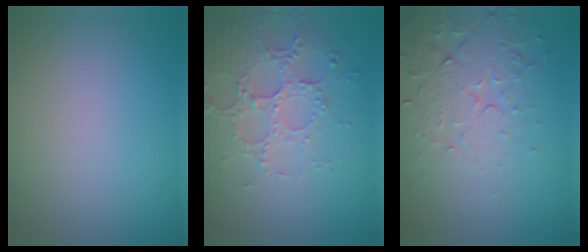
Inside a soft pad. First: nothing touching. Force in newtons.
{"total": 4.2, "press": 3.9, "slide": 1.6}
{"total": 5.1, "press": 3.6, "slide": 3.6}